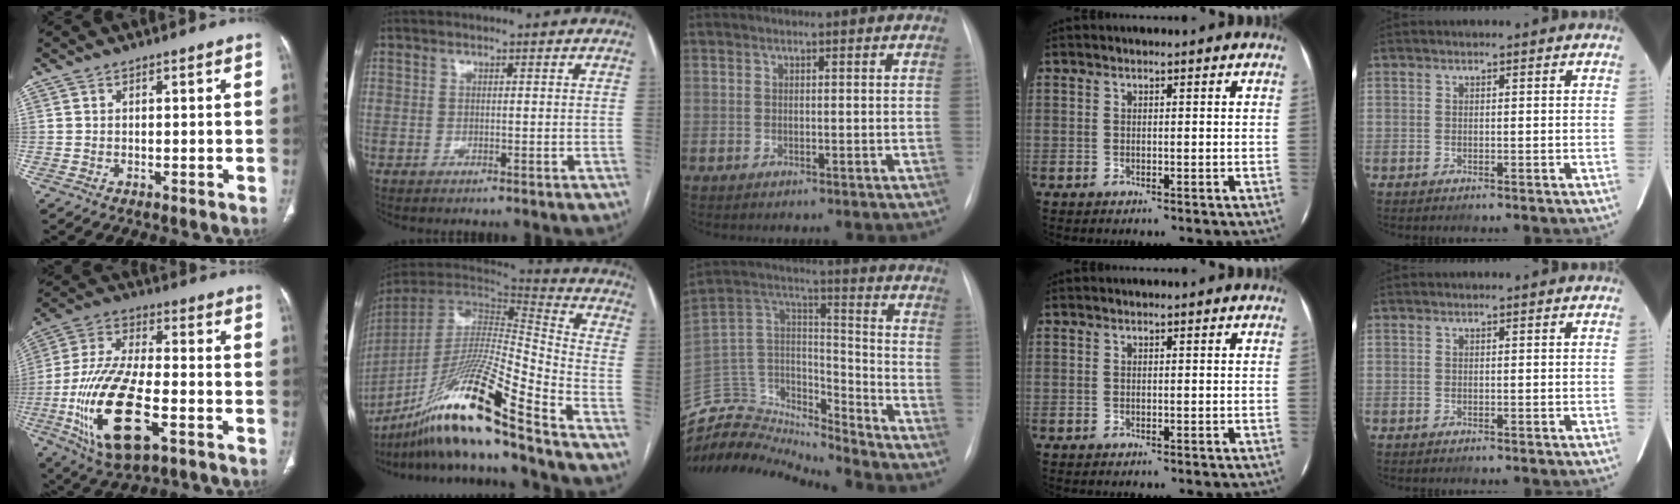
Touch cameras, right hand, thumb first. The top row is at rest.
{"thumb": {"total": 20.7, "force": [-6.5, 8.7, 17.7], "torque": [-0.361, 0.012, -0.107]}, "index": {"total": 23.6, "force": [-17.2, -1.0, 16.1], "torque": [-0.326, -0.034, -0.317]}, "middle": {"total": 20.3, "force": [-20.0, 2.0, 3.1], "torque": [-0.057, 0.056, -0.344]}}